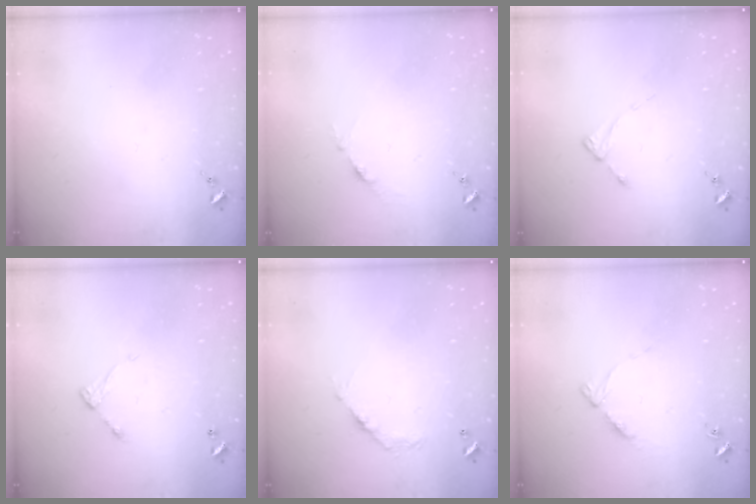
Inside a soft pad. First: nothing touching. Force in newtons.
{"total": 3.8, "press": 3.8, "slide": 0.5}
{"total": 2.0, "press": 2.0, "slide": 0.3}
{"total": 6.4, "press": 6.4, "slide": 0.4}
{"total": 6.3, "press": 6.3, "slide": 0.4}
{"total": 5.2, "press": 5.1, "slide": 0.7}